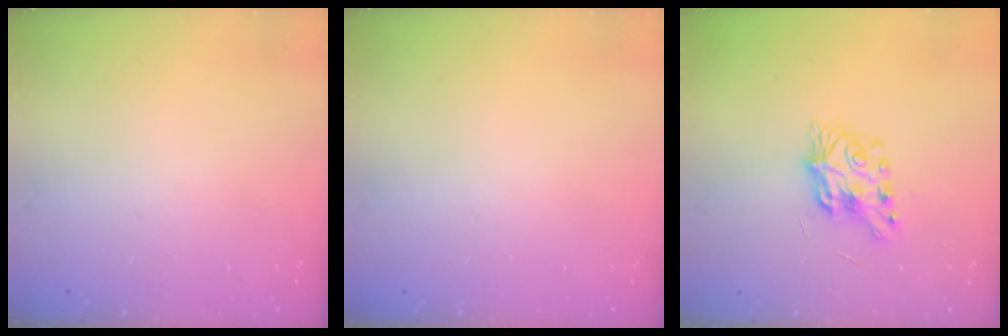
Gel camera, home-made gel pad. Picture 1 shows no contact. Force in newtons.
{"total": 0.0}
{"total": 7.8, "press": 7.8, "slide": 0.5}